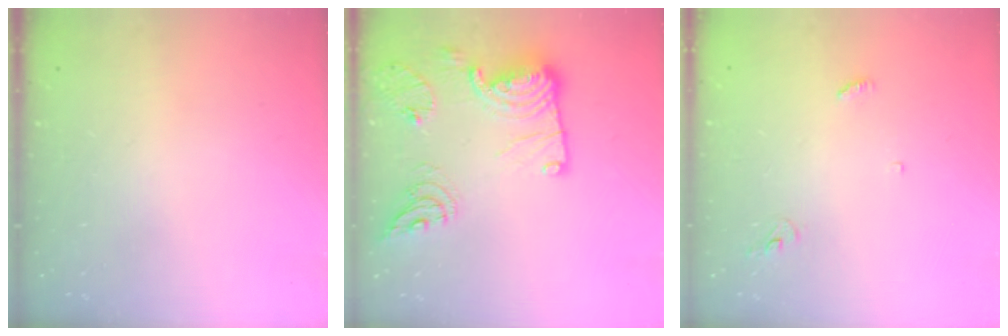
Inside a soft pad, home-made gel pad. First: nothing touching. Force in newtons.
{"total": 19.2, "press": 19.2, "slide": 1.1}
{"total": 3.1, "press": 3.1, "slide": 0.2}